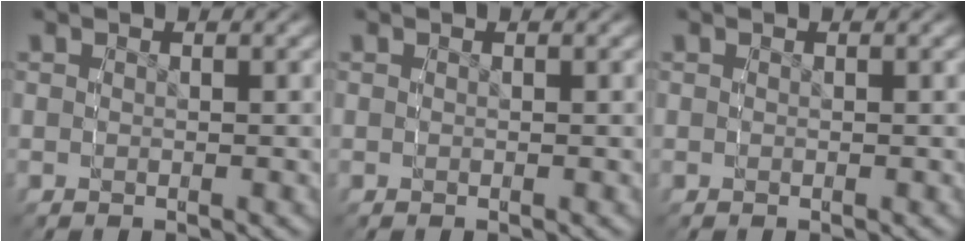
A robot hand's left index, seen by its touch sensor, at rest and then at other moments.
{"total": 0.0}
{"total": 0.0}